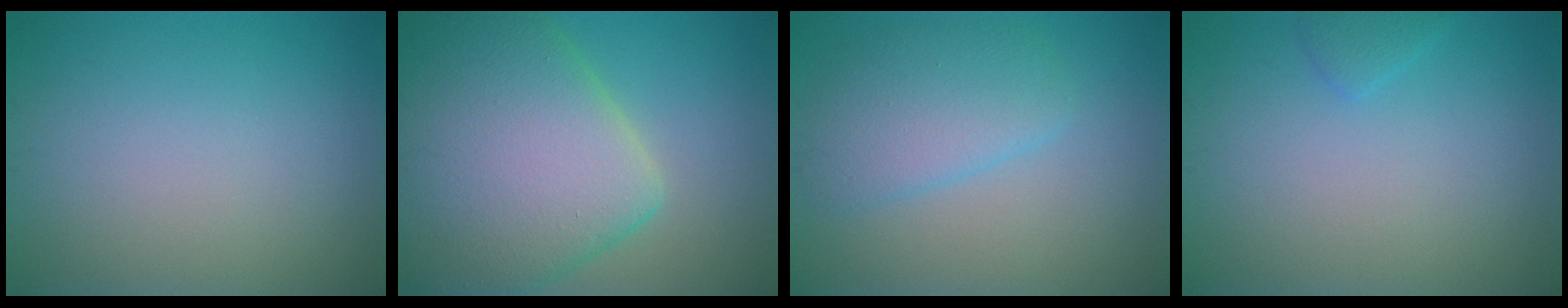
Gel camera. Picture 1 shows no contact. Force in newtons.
{"total": 12.7, "press": 12.7, "slide": 0.6}
{"total": 3.9, "press": 3.9, "slide": 0.3}
{"total": 1.0, "press": 1.0, "slide": 0.2}